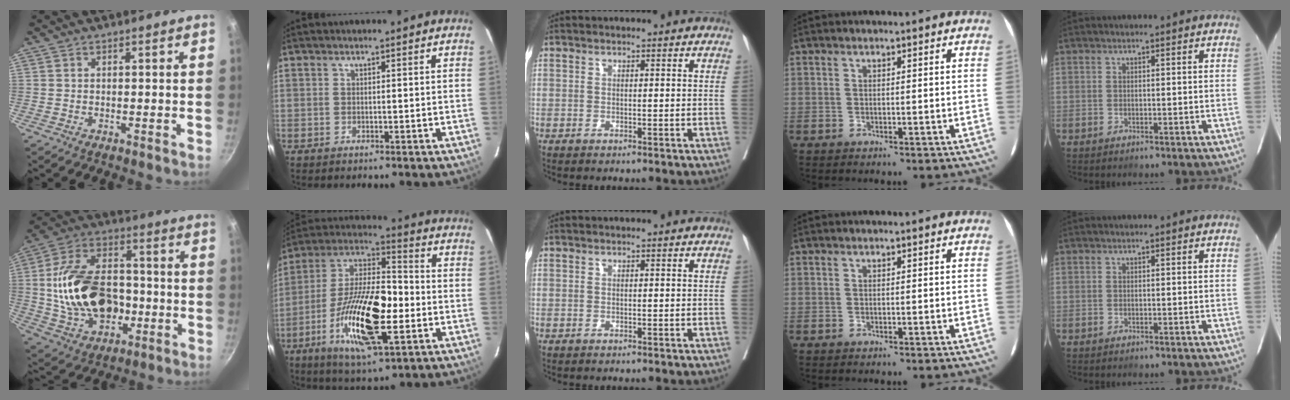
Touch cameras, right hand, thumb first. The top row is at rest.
{"thumb": {"total": 21.5, "force": [-2.1, 14.4, 15.9], "torque": [-0.271, 0.022, -0.026]}, "index": {"total": 19.6, "force": [-5.4, 5.2, 18.1], "torque": [-0.358, -0.006, -0.093]}}